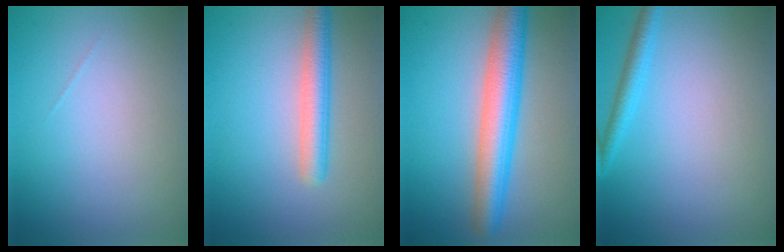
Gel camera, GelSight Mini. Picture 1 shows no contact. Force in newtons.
{"total": 3.3, "press": 3.3, "slide": 0.1}
{"total": 6.3, "press": 6.3, "slide": 0.2}
{"total": 2.3, "press": 2.3, "slide": 0.0}